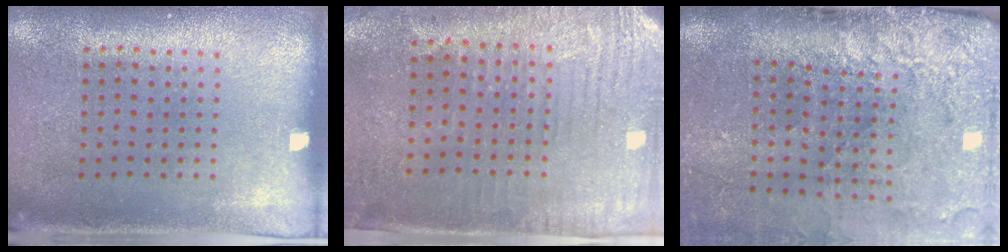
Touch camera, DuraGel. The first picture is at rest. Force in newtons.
{"total": 3.0, "press": 2.5, "slide": 1.6}
{"total": 4.7, "press": 3.6, "slide": 3.0}